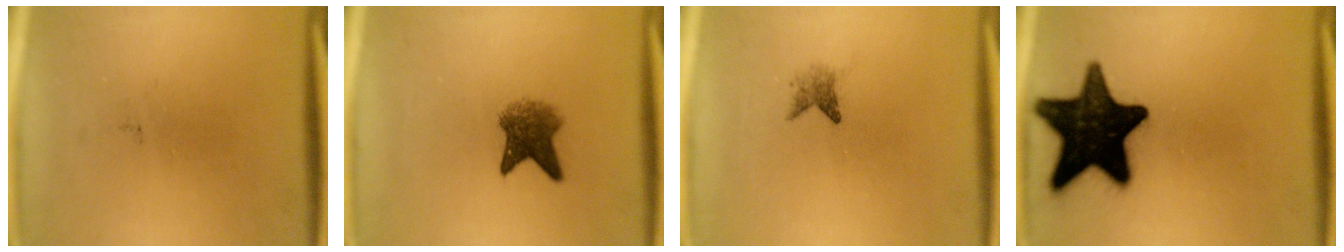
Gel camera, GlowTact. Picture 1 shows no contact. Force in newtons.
{"total": 4.9}
{"total": 1.6}
{"total": 18.4}